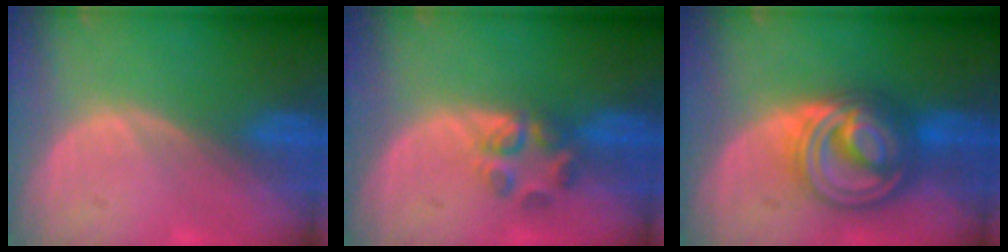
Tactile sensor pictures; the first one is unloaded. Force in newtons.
{"total": 3.7, "press": 3.5, "slide": 0.9}
{"total": 9.3, "press": 9.3, "slide": 0.7}